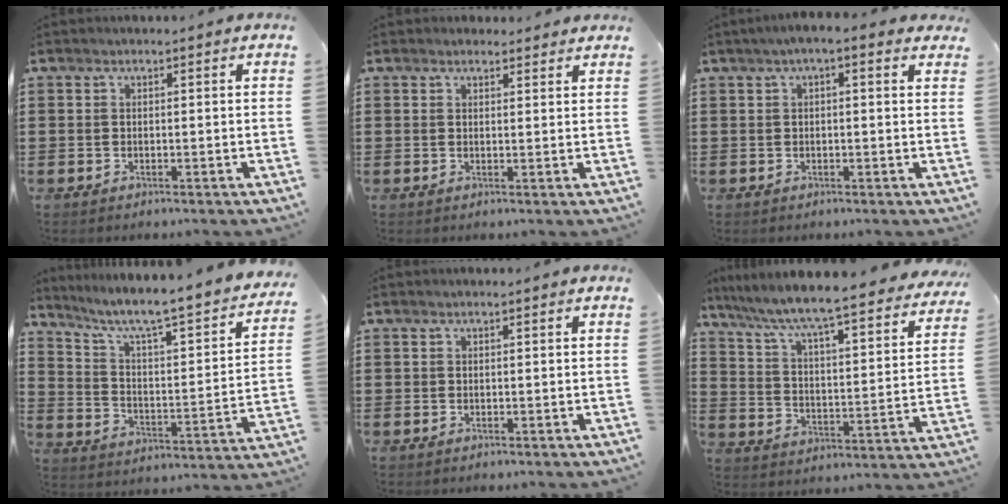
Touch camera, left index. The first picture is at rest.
{"total": 1.7, "force": [1.6, 0.5, 0.1], "torque": [-0.005, 0.005, 0.031]}
{"total": 2.1, "force": [0.7, 0.6, 1.9], "torque": [-0.038, 0.005, 0.010]}
{"total": 5.6, "force": [4.3, 0.5, 3.6], "torque": [-0.093, -0.045, 0.062]}
{"total": 0.0}
{"total": 6.0, "force": [5.5, -0.5, 2.5], "torque": [-0.077, -0.056, 0.082]}